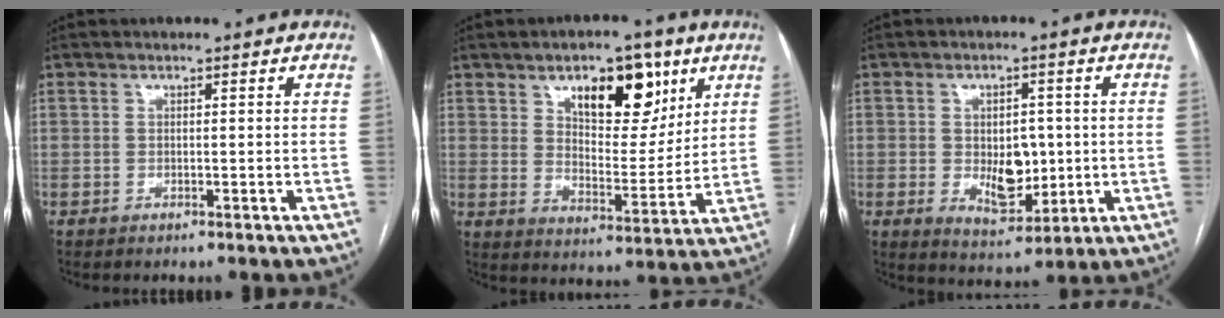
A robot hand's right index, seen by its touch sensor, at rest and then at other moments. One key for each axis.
{"total": 12.5, "fx": 6.7, "fy": 5.4, "fz": 9.1, "tx": -0.129, "ty": 0.002, "tz": 0.110}
{"total": 7.7, "fx": -0.4, "fy": 4.3, "fz": 6.4, "tx": -0.098, "ty": 0.000, "tz": 0.007}